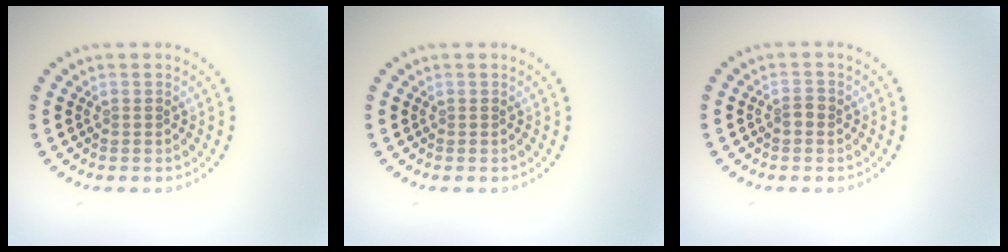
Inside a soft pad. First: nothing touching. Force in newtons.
{"total": 0.0}
{"total": 1.1, "press": 1.1, "slide": 0.2}